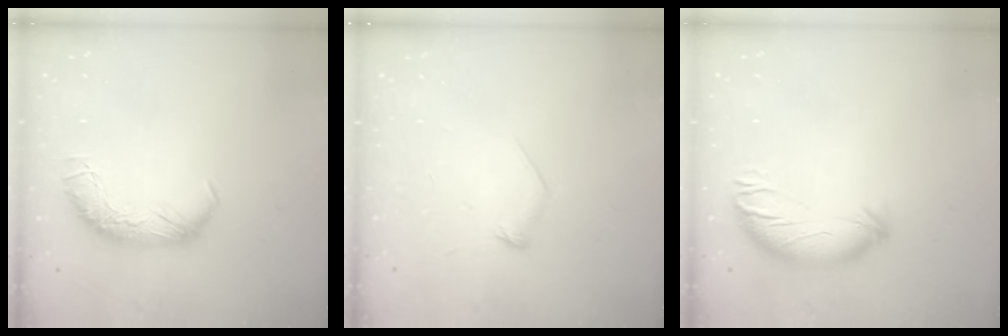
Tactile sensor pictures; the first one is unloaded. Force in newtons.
{"total": 8.0, "press": 8.0, "slide": 0.7}
{"total": 3.8, "press": 3.0, "slide": 2.3}